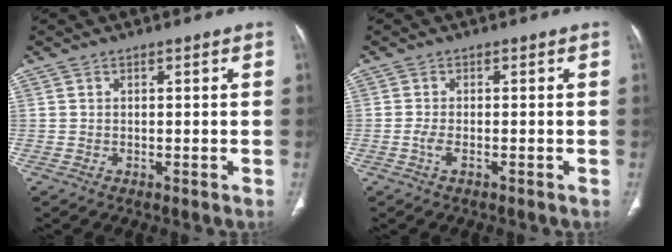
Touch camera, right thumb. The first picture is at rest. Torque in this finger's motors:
{"motor_torque": [0.39, 0.72, 0.09, 0.46, 0.07]}